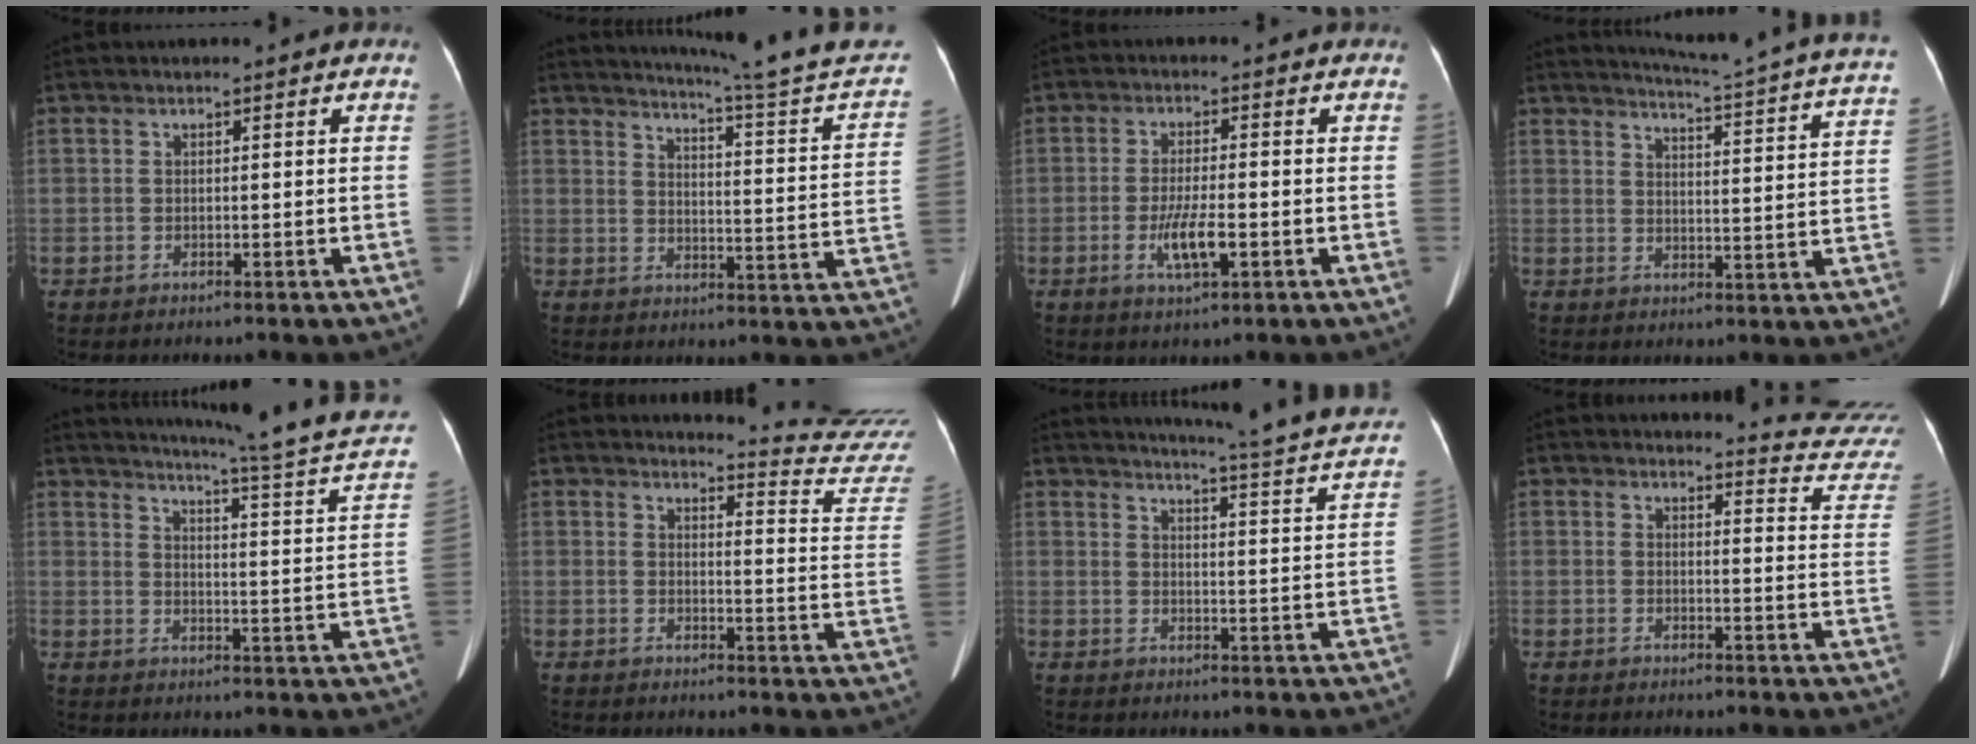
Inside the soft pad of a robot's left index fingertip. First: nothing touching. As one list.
[{"total": 19.4, "force": [17.9, -1.7, 7.3], "torque": [-0.112, -0.084, 0.213]}, {"total": 5.3, "force": [-1.6, 0.9, 4.9], "torque": [-0.100, -0.007, -0.027]}, {"total": 20.8, "force": [19.1, -0.8, 8.3], "torque": [-0.124, -0.081, 0.217]}, {"total": 20.0, "force": [17.6, -1.7, 9.3], "torque": [-0.141, -0.070, 0.208]}, {"total": 14.2, "force": [14.1, -1.6, -0.1], "torque": [0.007, -0.147, 0.133]}, {"total": 20.7, "force": [18.9, -0.1, 8.6], "torque": [-0.121, -0.069, 0.211]}, {"total": 12.1, "force": [12.1, -0.5, -0.1], "torque": [0.020, -0.118, 0.101]}]